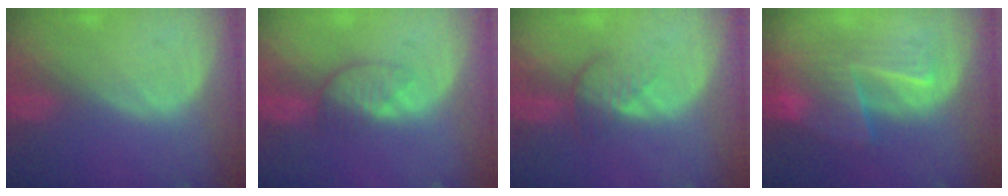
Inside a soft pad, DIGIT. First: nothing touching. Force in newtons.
{"total": 3.8, "press": 3.5, "slide": 1.6}
{"total": 3.9, "press": 3.3, "slide": 2.0}
{"total": 7.1, "press": 7.1, "slide": 0.3}